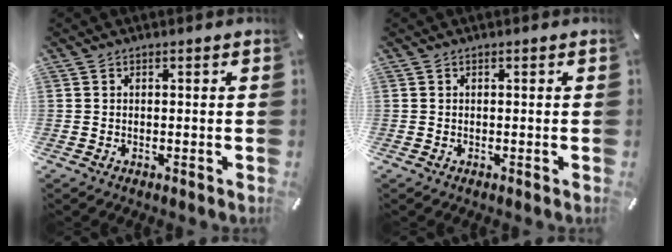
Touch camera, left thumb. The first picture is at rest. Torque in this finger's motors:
{"motor_torque": [0.00, 0.00, -0.03, 0.03, 0.00]}